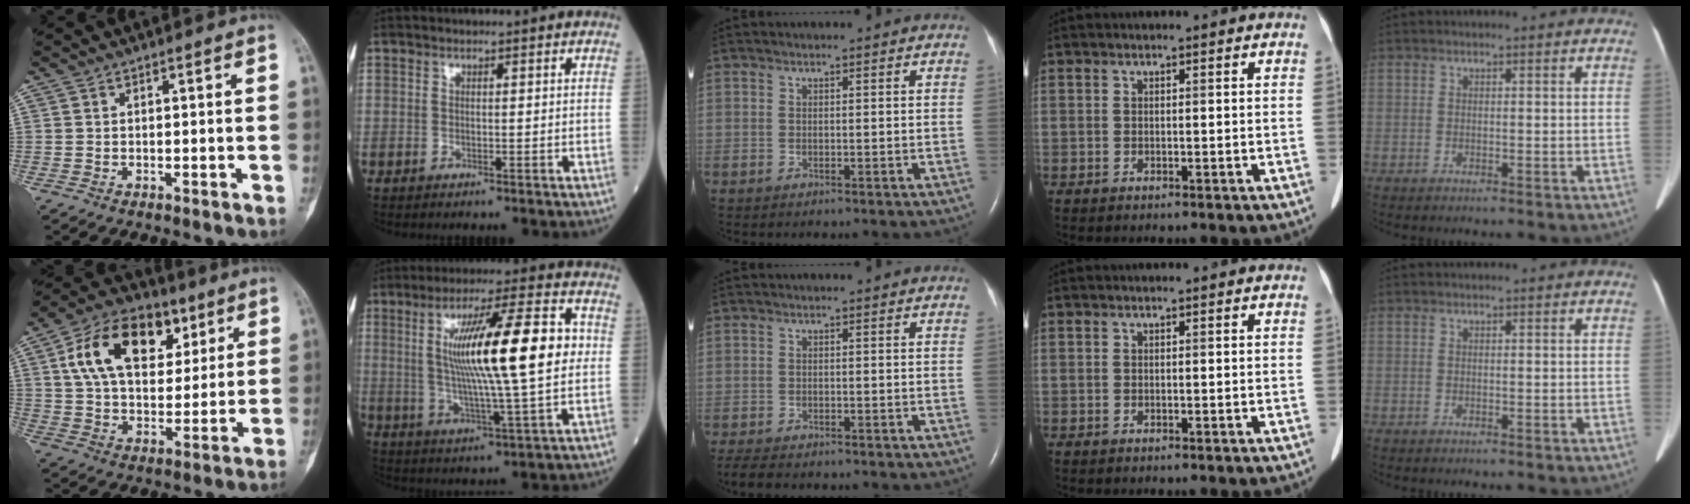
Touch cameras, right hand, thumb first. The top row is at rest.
{"thumb": {"total": 18.5, "force": [7.2, 11.5, 12.6], "torque": [-0.184, -0.008, 0.123]}, "index": {"total": 17.5, "force": [2.3, 1.1, 17.3], "torque": [-0.300, 0.011, 0.036]}, "middle": {"total": 4.1, "force": [-3.5, 0.9, 1.8], "torque": [-0.035, -0.012, -0.054]}}